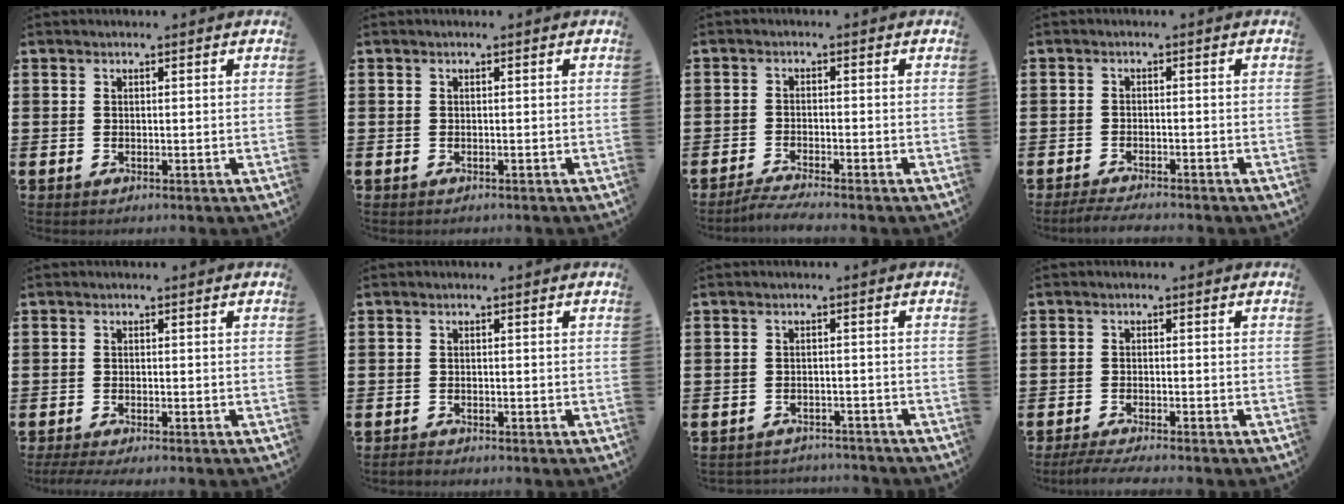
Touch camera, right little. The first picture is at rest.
{"total": 0.0}
{"total": 2.1, "force": [-1.8, -0.2, 1.0], "torque": [-0.016, 0.001, -0.035]}
{"total": 1.8, "force": [-1.7, 0.0, 0.6], "torque": [-0.010, 0.003, -0.033]}
{"total": 1.0, "force": [-0.7, 0.1, 0.7], "torque": [-0.012, -0.002, -0.015]}
{"total": 0.6, "force": [-0.6, 0.1, 0.1], "torque": [-0.005, -0.001, -0.012]}
{"total": 1.9, "force": [-1.9, 0.0, -0.2], "torque": [-0.002, 0.002, -0.042]}
{"total": 1.9, "force": [-1.6, 0.0, 1.0], "torque": [-0.016, 0.001, -0.030]}